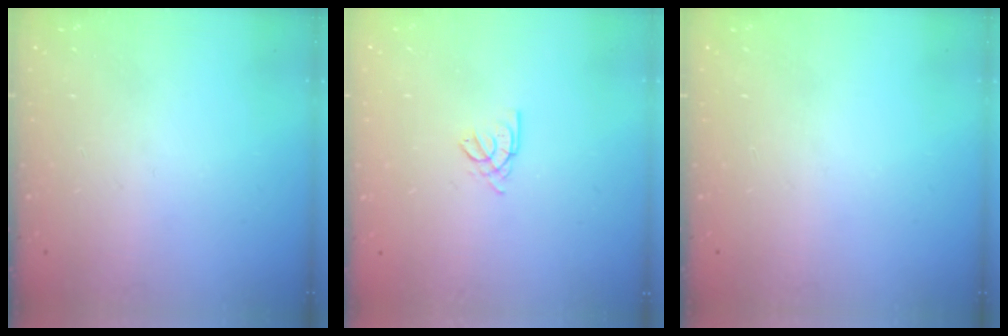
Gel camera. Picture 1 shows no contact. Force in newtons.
{"total": 2.3, "press": 2.3, "slide": 0.5}
{"total": 0.0}